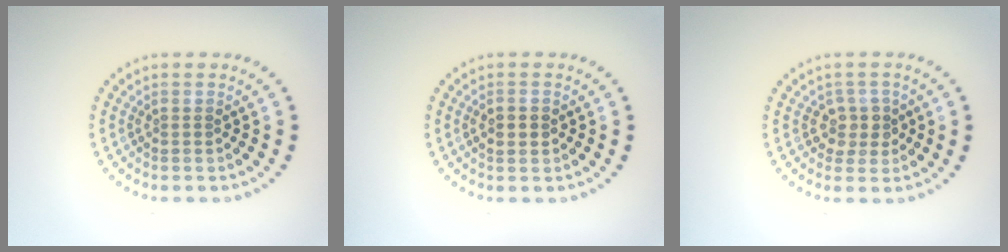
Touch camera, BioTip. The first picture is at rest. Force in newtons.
{"total": 2.1, "press": 2.1, "slide": 0.1}
{"total": 1.8, "press": 1.7, "slide": 0.6}